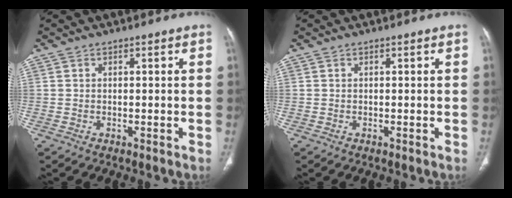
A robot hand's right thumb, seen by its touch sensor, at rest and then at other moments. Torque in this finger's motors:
{"motor_torque": [0.00, 0.23, 0.55, -0.39, -0.04]}